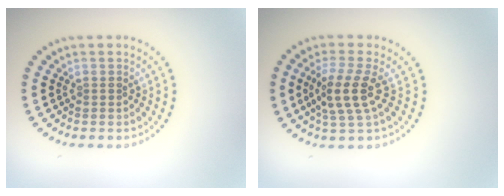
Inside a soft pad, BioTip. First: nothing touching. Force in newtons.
{"total": 3.5, "press": 3.1, "slide": 1.6}